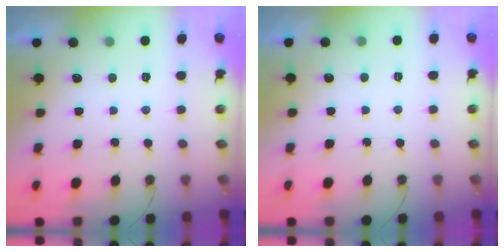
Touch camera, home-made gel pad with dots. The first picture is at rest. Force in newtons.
{"total": 2.8, "press": 2.8, "slide": 0.5}